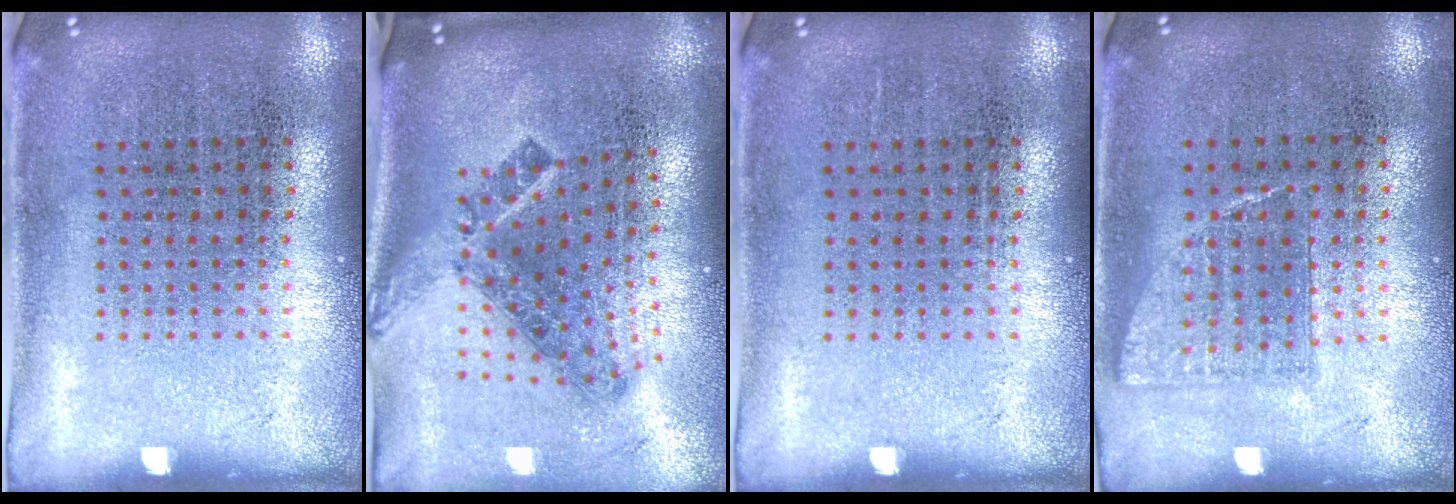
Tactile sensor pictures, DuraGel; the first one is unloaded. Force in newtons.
{"total": 1.8, "press": 1.3, "slide": 1.3}
{"total": 0.0}
{"total": 0.8, "press": 0.8, "slide": 0.1}